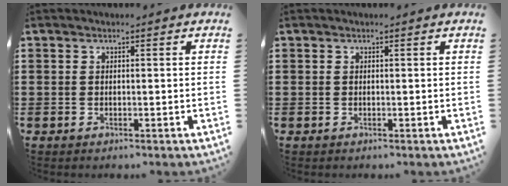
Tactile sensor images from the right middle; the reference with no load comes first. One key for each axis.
{"total": 0.0}